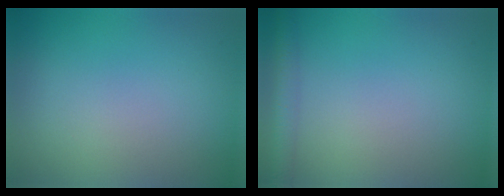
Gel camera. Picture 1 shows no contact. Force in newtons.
{"total": 2.6, "press": 2.6, "slide": 0.1}